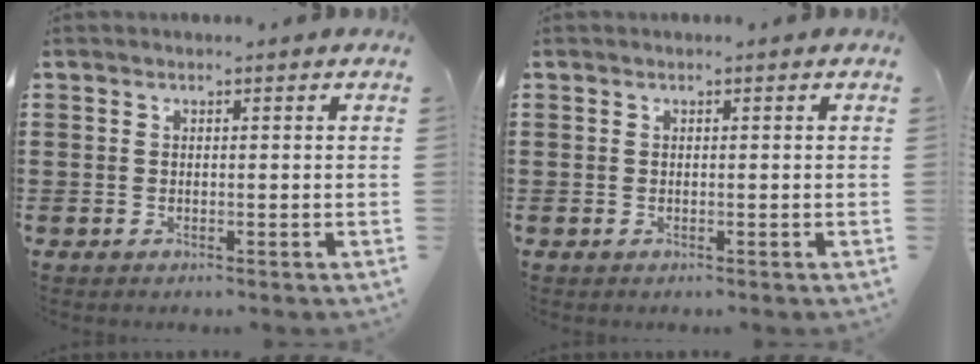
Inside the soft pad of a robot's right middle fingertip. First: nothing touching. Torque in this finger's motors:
{"motor_torque": [-0.19, 0.01, -0.07, -0.01]}